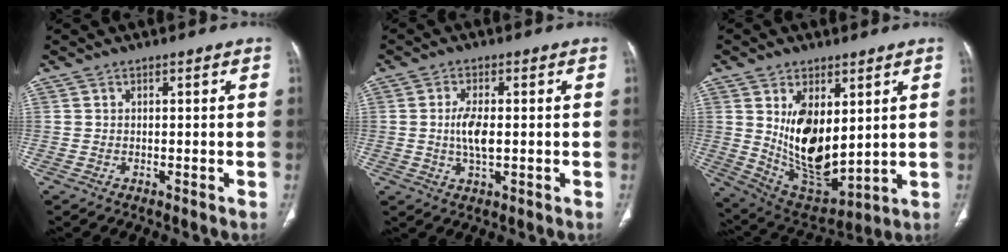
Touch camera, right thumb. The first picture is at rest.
{"total": 5.1, "force": [-0.1, 2.1, 4.7], "torque": [-0.097, -0.003, -0.003]}
{"total": 15.9, "force": [3.1, 8.7, 13.0], "torque": [-0.199, -0.031, 0.083]}